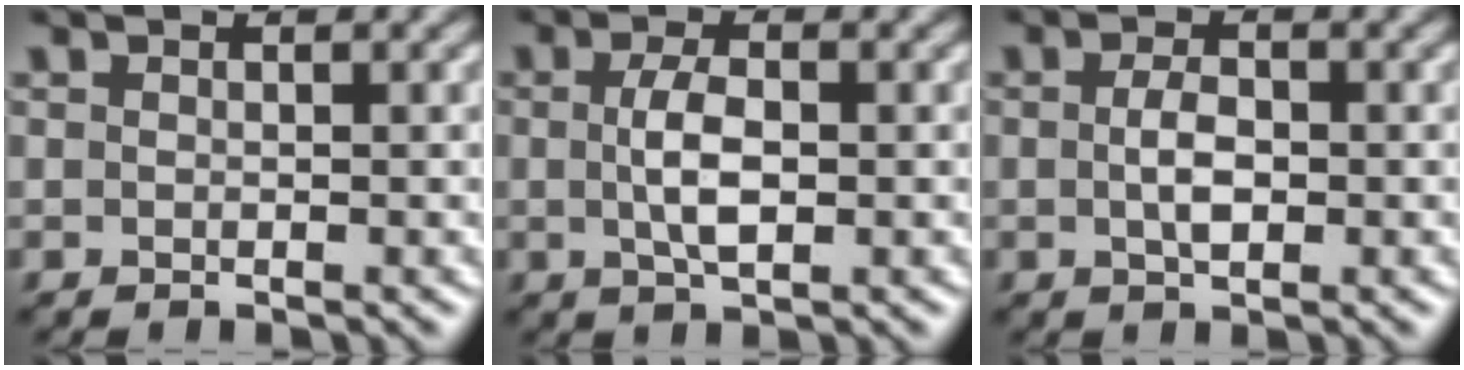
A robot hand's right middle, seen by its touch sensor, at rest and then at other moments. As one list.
[{"total": 3.4, "force": [0.0, 1.2, 3.1], "torque": [-0.067, -0.001, -0.001]}, {"total": 2.4, "force": [-0.1, 1.2, 2.1], "torque": [-0.046, -0.001, -0.002]}]